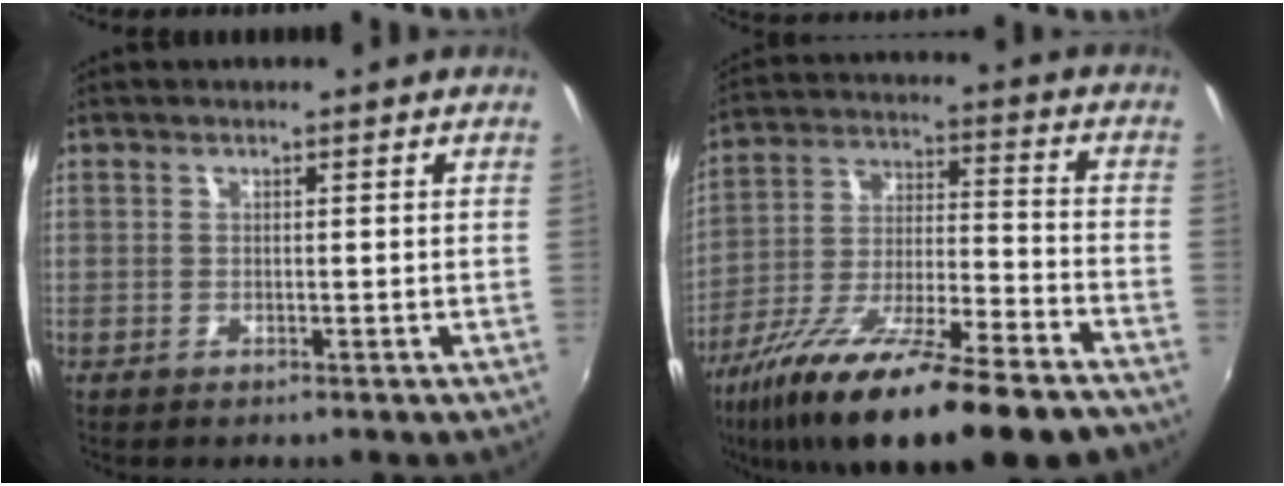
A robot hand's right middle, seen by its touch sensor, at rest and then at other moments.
{"total": 24.4, "force": [-17.7, 4.7, 16.1], "torque": [-0.286, -0.053, -0.284]}